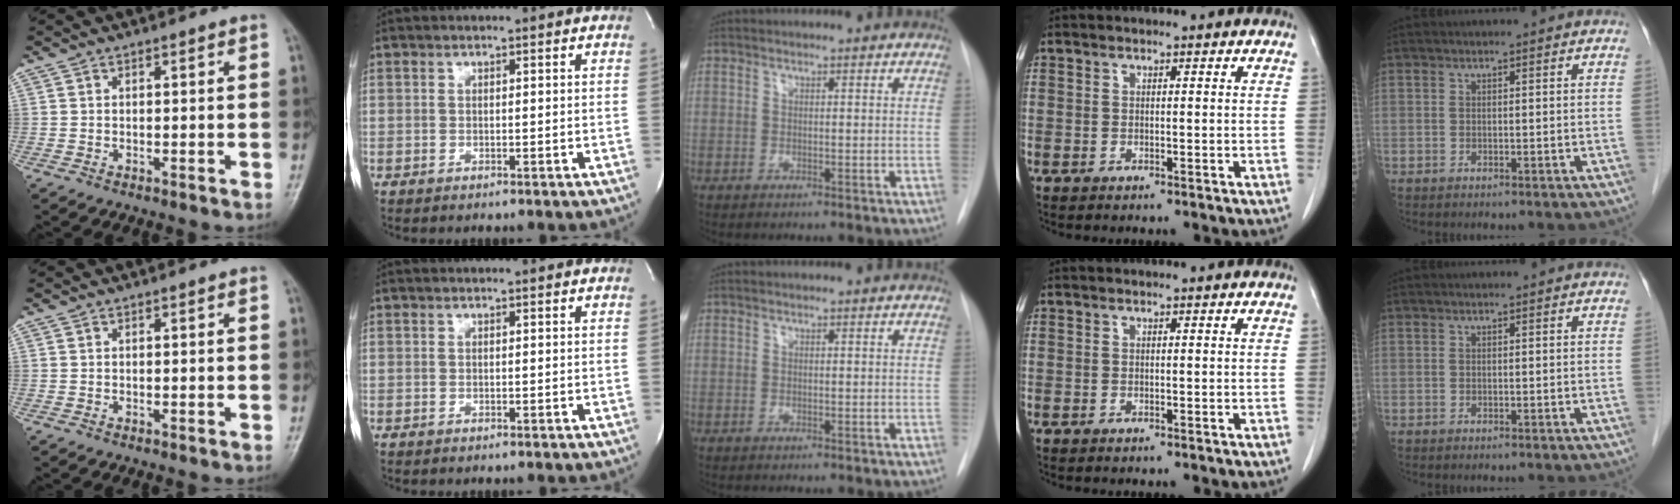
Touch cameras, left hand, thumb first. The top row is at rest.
{}